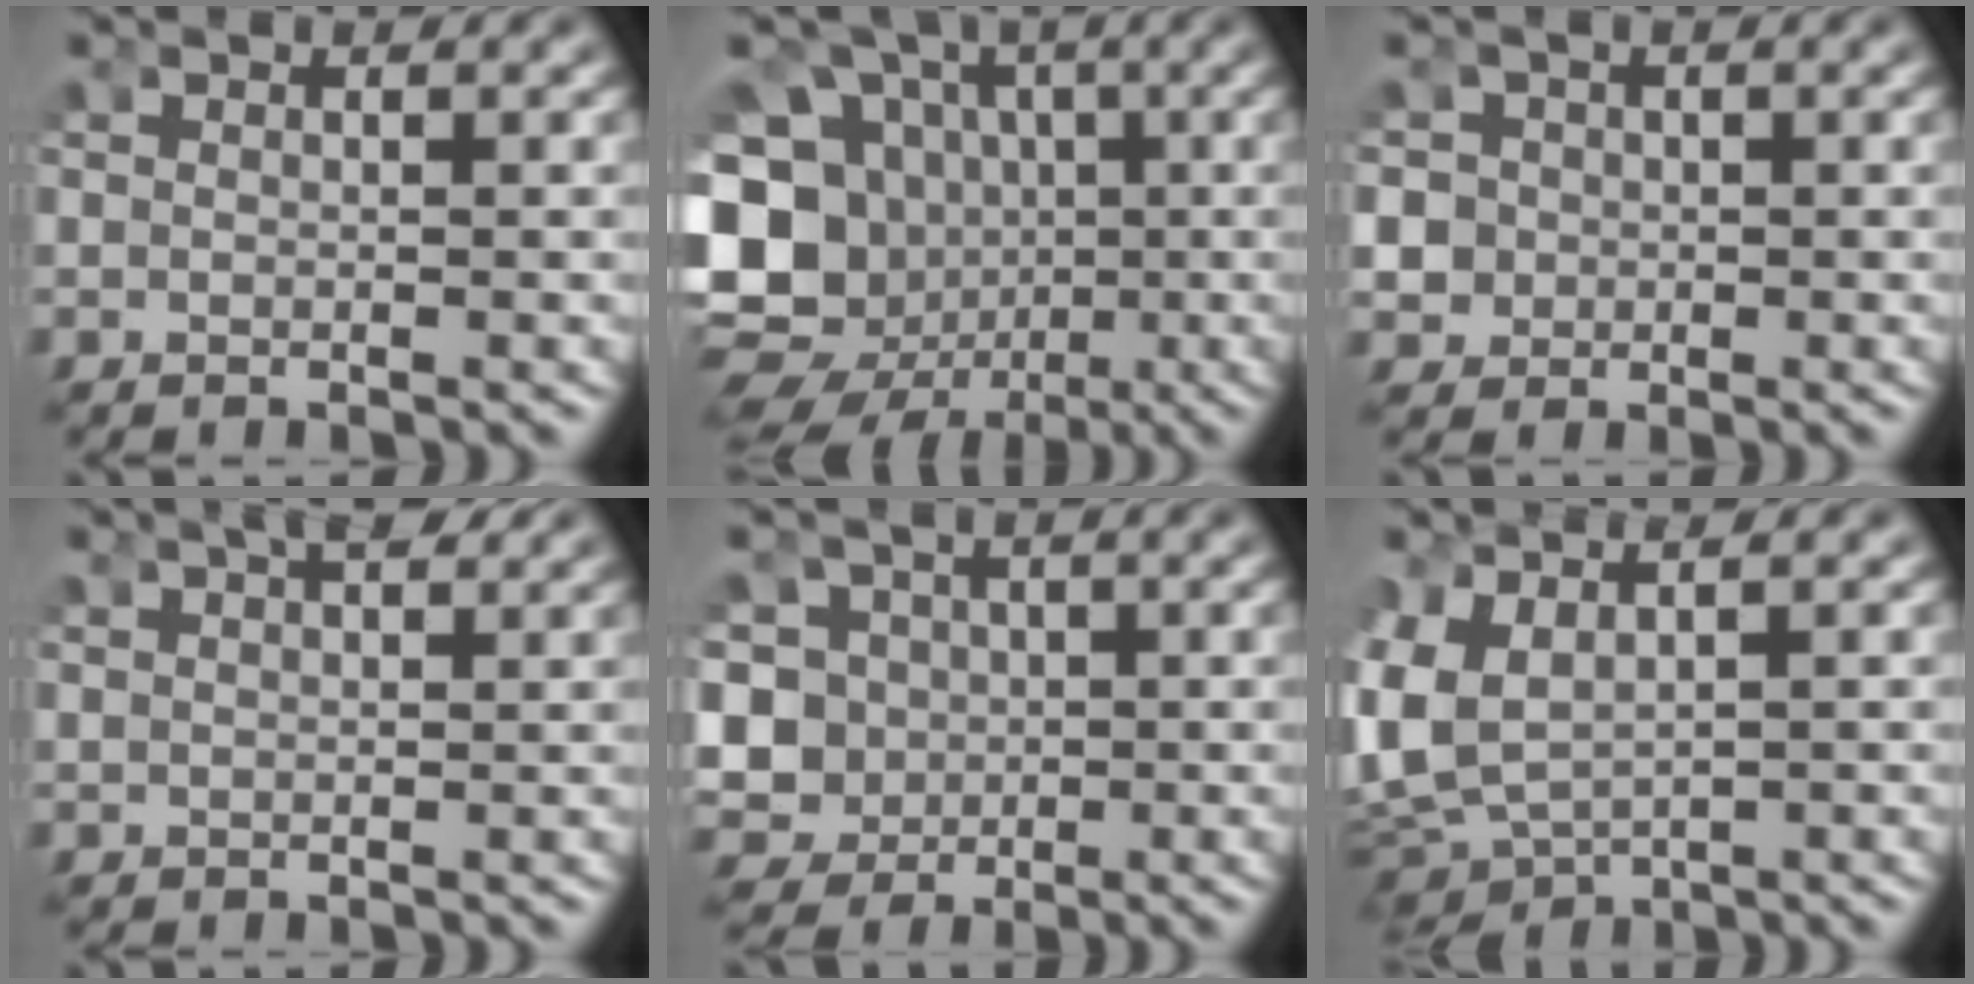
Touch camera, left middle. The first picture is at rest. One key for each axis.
{"total": 20.1, "fx": -4.0, "fy": 17.8, "fz": 8.5, "tx": -0.214, "ty": -0.083, "tz": -0.059}
{"total": 5.5, "fx": -0.3, "fy": 5.2, "fz": 1.6, "tx": -0.062, "ty": -0.015, "tz": -0.007}
{"total": 3.1, "fx": 2.0, "fy": 1.1, "fz": 2.0, "tx": -0.021, "ty": 0.006, "tz": 0.033}
{"total": 12.5, "fx": -1.0, "fy": 11.8, "fz": 3.9, "tx": -0.134, "ty": -0.047, "tz": -0.019}
{"total": 9.9, "fx": -1.5, "fy": 8.6, "fz": 4.6, "tx": -0.167, "ty": -0.048, "tz": -0.012}